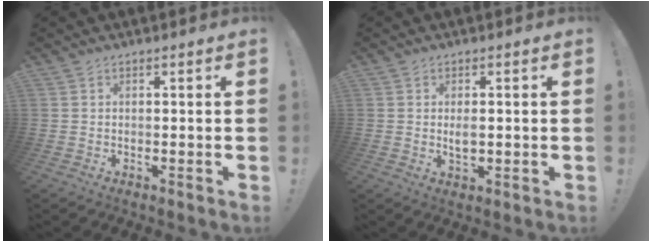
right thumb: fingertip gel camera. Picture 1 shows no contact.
{"total": 2.9, "force": [0.3, 1.7, 2.3], "torque": [-0.021, -0.005, 0.000]}